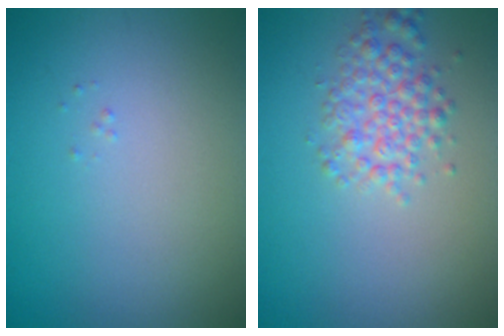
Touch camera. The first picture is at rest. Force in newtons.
{"total": 3.0, "press": 3.0, "slide": 0.1}